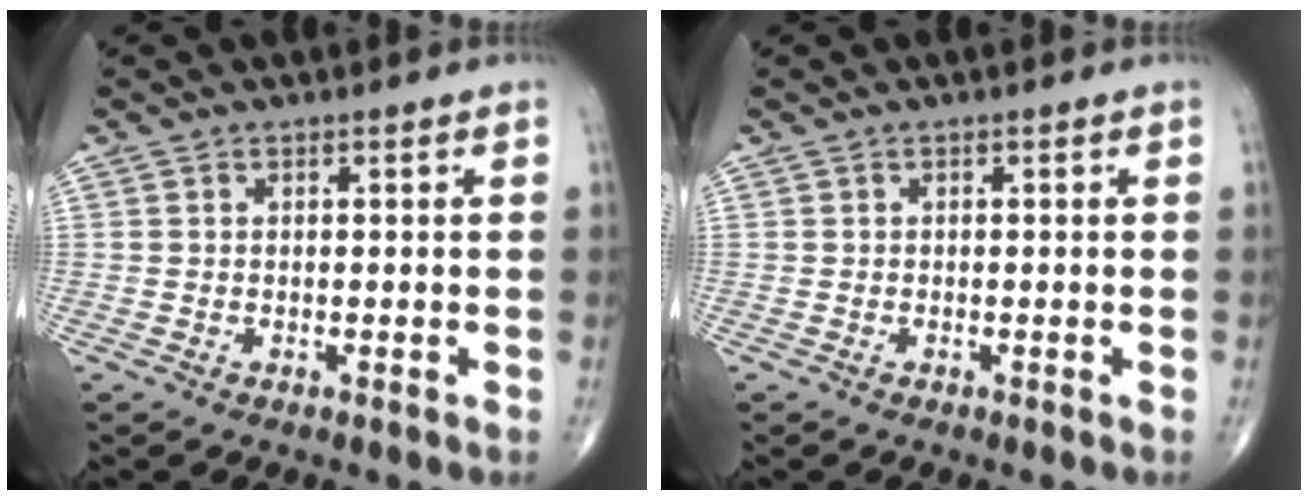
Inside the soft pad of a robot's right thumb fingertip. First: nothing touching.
{"total": 0.0}